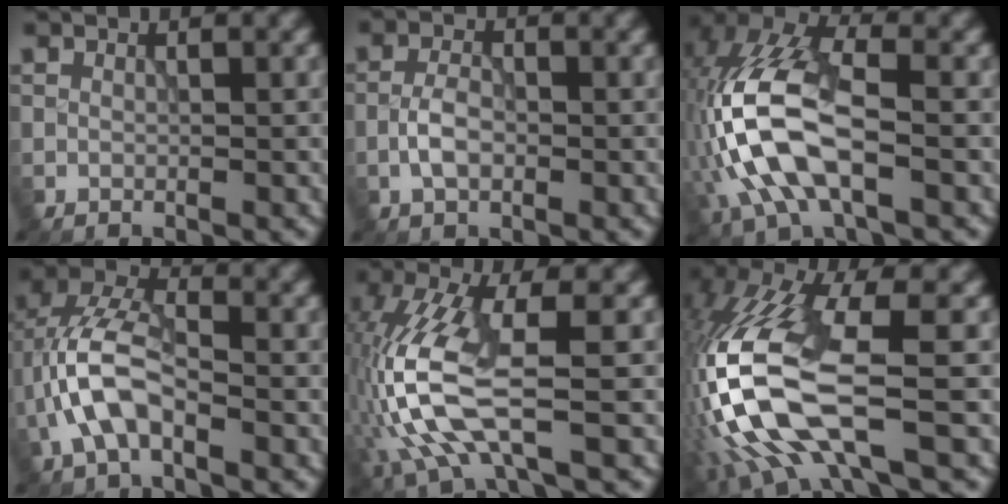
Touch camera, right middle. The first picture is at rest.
{"total": 2.7, "force": [-0.9, 1.4, 2.1], "torque": [-0.040, 0.004, -0.021]}
{"total": 10.5, "force": [-2.3, 5.1, 8.8], "torque": [-0.201, 0.014, -0.053]}
{"total": 6.1, "force": [-2.0, 3.0, 4.9], "torque": [-0.103, 0.016, -0.042]}
{"total": 8.5, "force": [-1.7, 2.7, 7.8], "torque": [-0.196, 0.000, -0.032]}
{"total": 13.1, "force": [-2.6, 4.7, 12.0], "torque": [-0.272, -0.004, -0.050]}